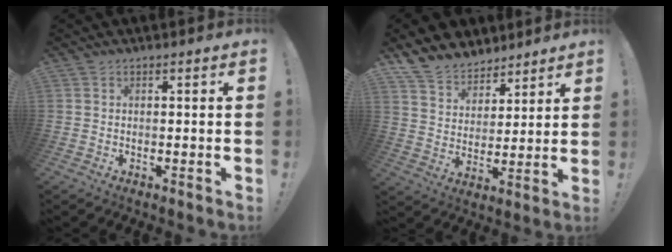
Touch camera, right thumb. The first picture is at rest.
{"total": 10.6, "force": [8.6, 6.0, 1.2], "torque": [-0.035, -0.071, 0.172]}